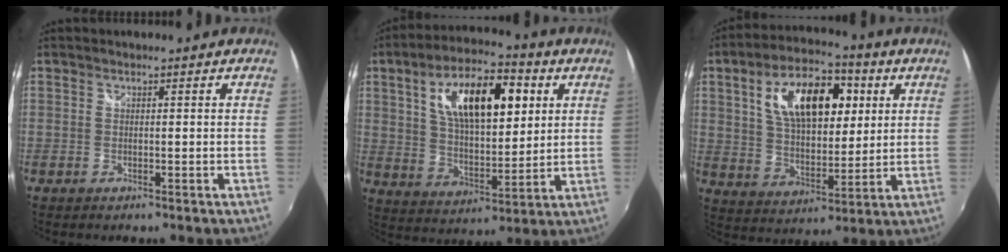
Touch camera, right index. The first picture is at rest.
{"total": 18.1, "force": [6.2, 8.1, 15.0], "torque": [-0.255, 0.026, 0.109]}
{"total": 17.9, "force": [5.8, 9.4, 14.0], "torque": [-0.246, 0.030, 0.102]}